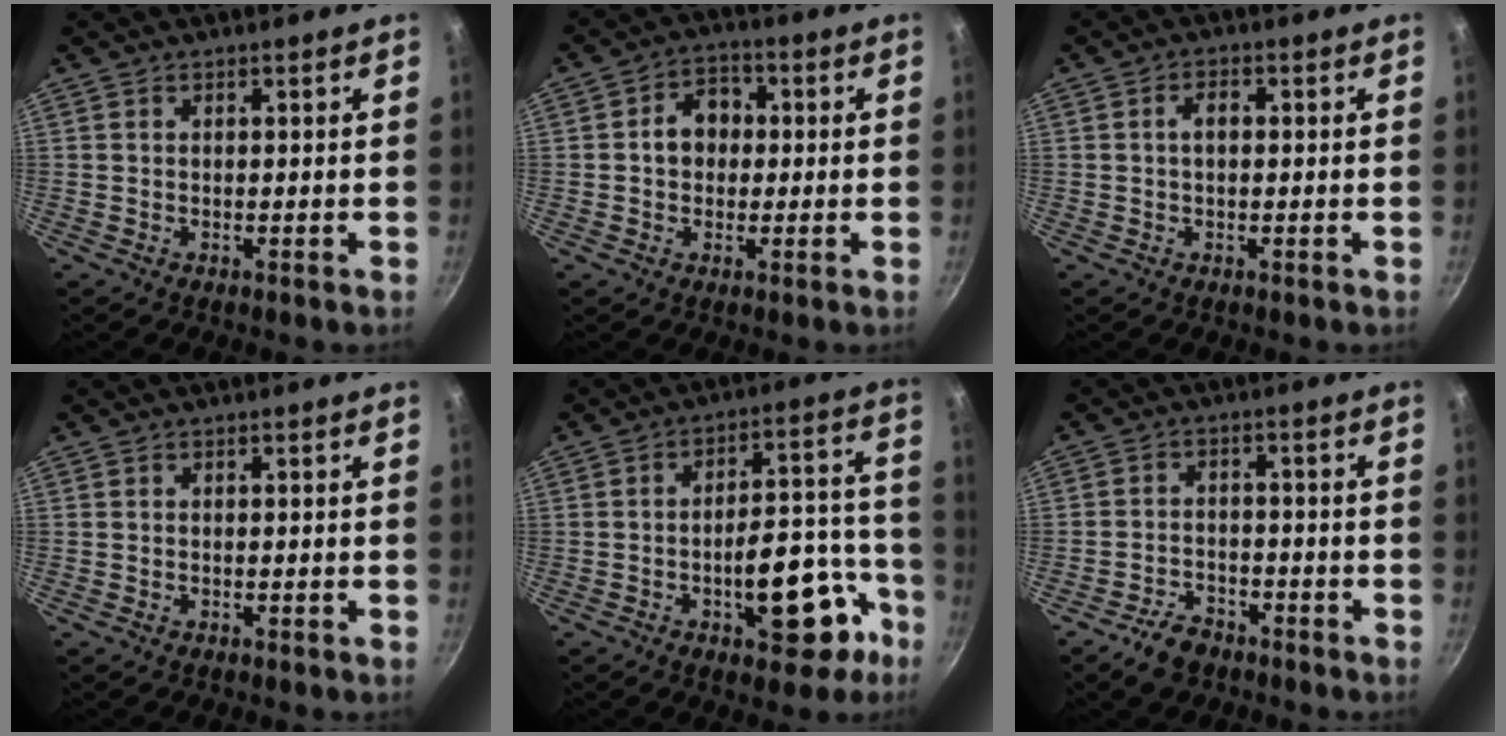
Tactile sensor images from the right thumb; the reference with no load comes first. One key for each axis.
{"total": 6.8, "fx": 0.3, "fy": 5.5, "fz": 3.9, "tx": -0.024, "ty": 0.017, "tz": -0.004}
{"total": 2.6, "fx": 0.1, "fy": 1.5, "fz": 2.1, "tx": -0.034, "ty": 0.010, "tz": -0.001}
{"total": 0.0}
{"total": 16.4, "fx": -7.0, "fy": 7.9, "fz": 12.6, "tx": -0.116, "ty": 0.067, "tz": -0.093}
{"total": 6.0, "fx": -4.3, "fy": 3.4, "fz": 2.5, "tx": -0.038, "ty": 0.037, "tz": -0.071}